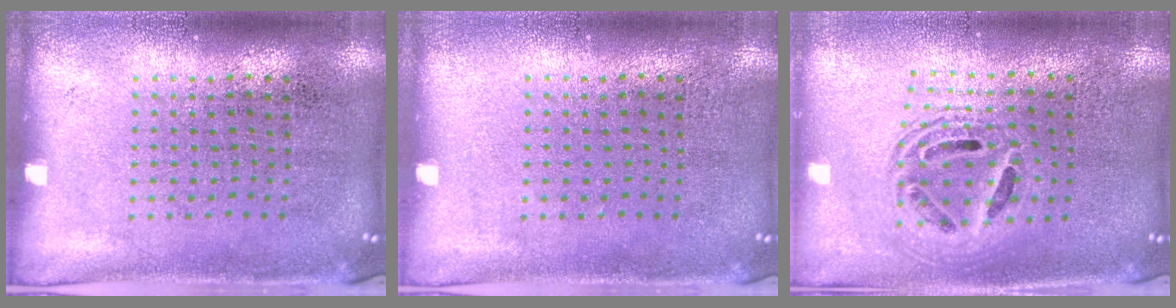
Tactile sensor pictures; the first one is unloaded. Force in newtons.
{"total": 0.0}
{"total": 1.7, "press": 1.4, "slide": 1.0}